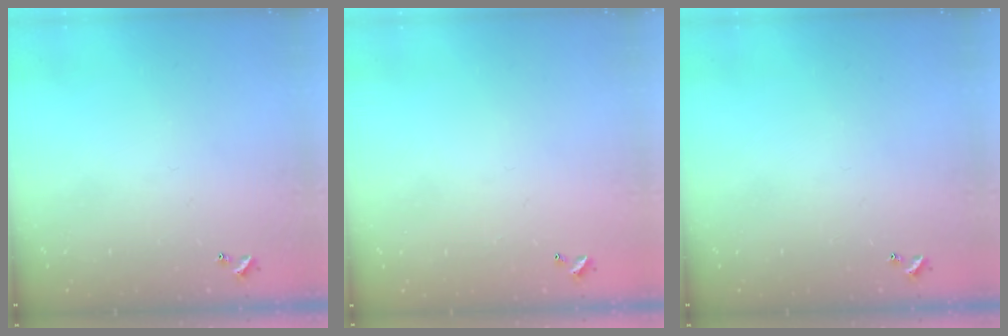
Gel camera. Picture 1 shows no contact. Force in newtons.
{"total": 2.8, "press": 2.8, "slide": 0.1}
{"total": 0.0}